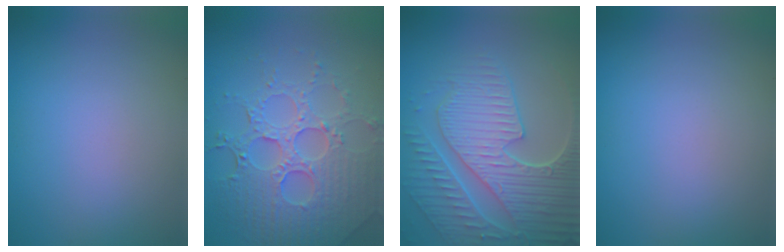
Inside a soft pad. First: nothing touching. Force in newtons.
{"total": 7.0, "press": 5.4, "slide": 4.6}
{"total": 8.4, "press": 6.1, "slide": 5.8}
{"total": 0.0}